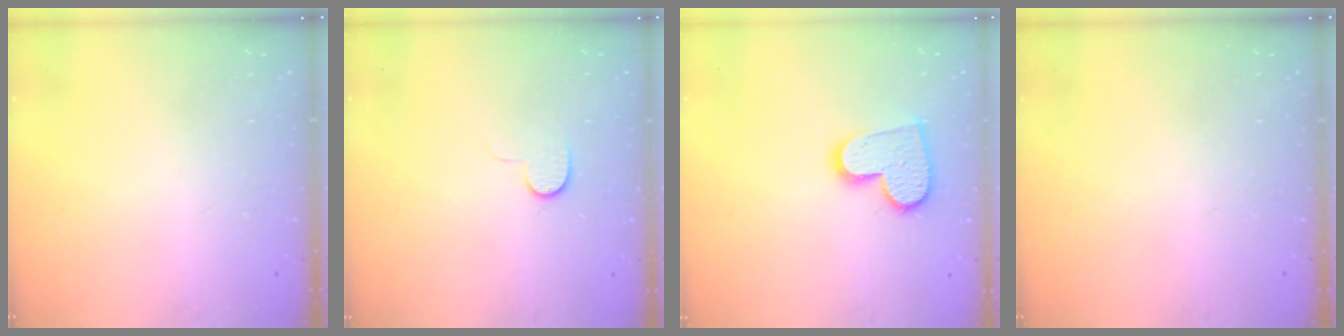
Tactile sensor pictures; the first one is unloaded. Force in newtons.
{"total": 4.8, "press": 4.7, "slide": 0.5}
{"total": 12.7, "press": 12.6, "slide": 1.0}
{"total": 0.0}